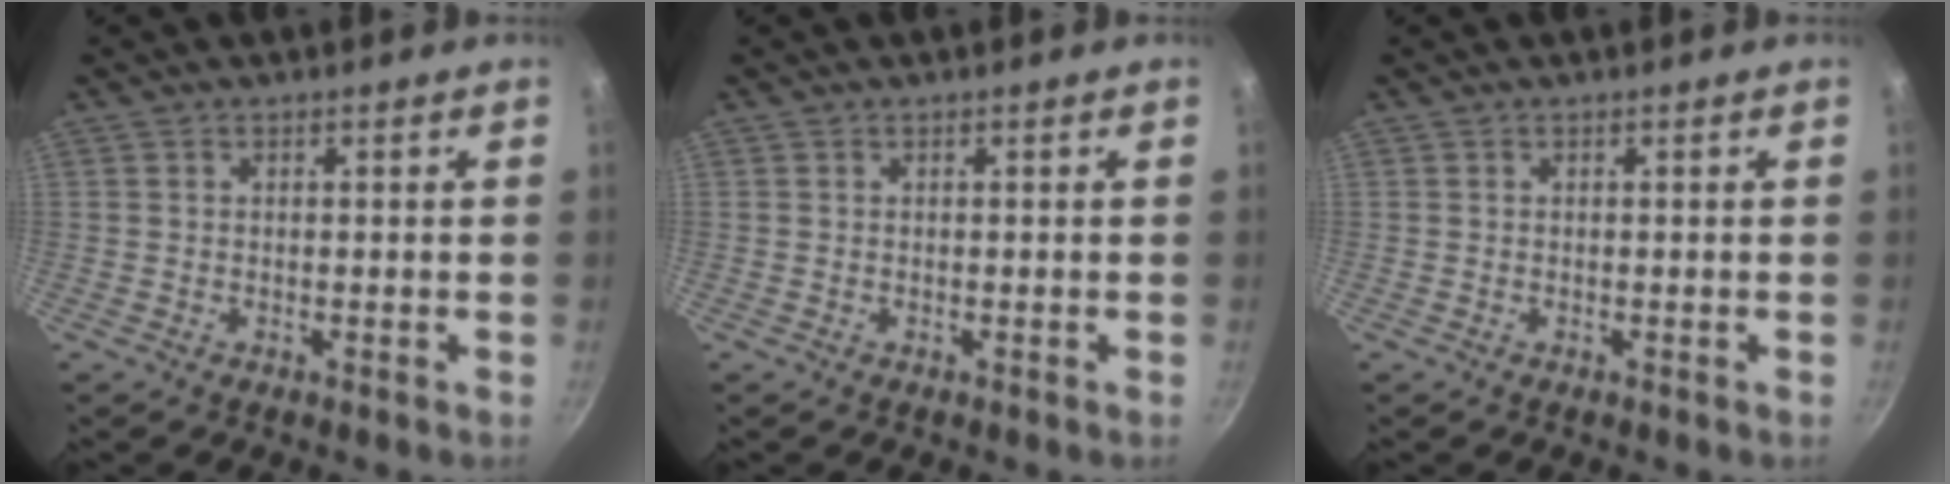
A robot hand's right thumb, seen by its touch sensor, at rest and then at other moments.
{"total": 0.0}
{"total": 0.0}